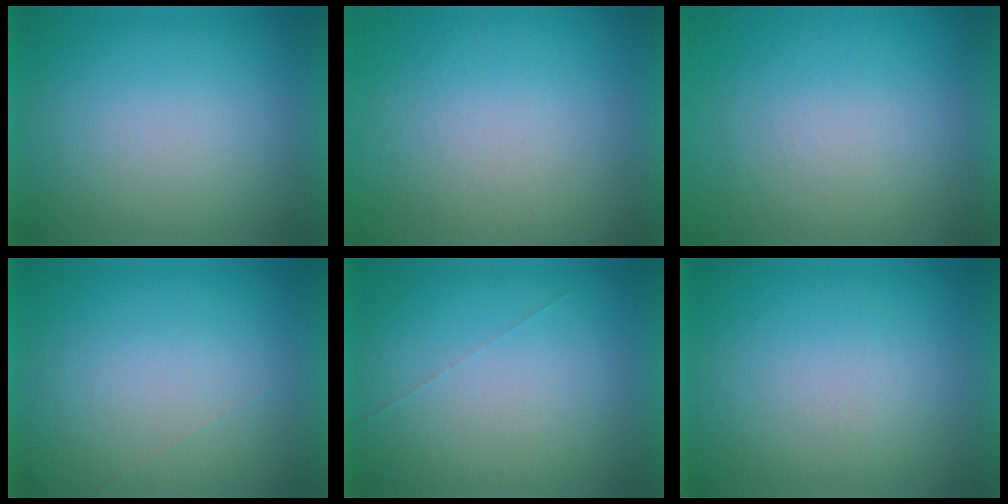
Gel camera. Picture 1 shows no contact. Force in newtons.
{"total": 9.8}
{"total": 6.0}
{"total": 1.0}
{"total": 1.0}
{"total": 1.0}